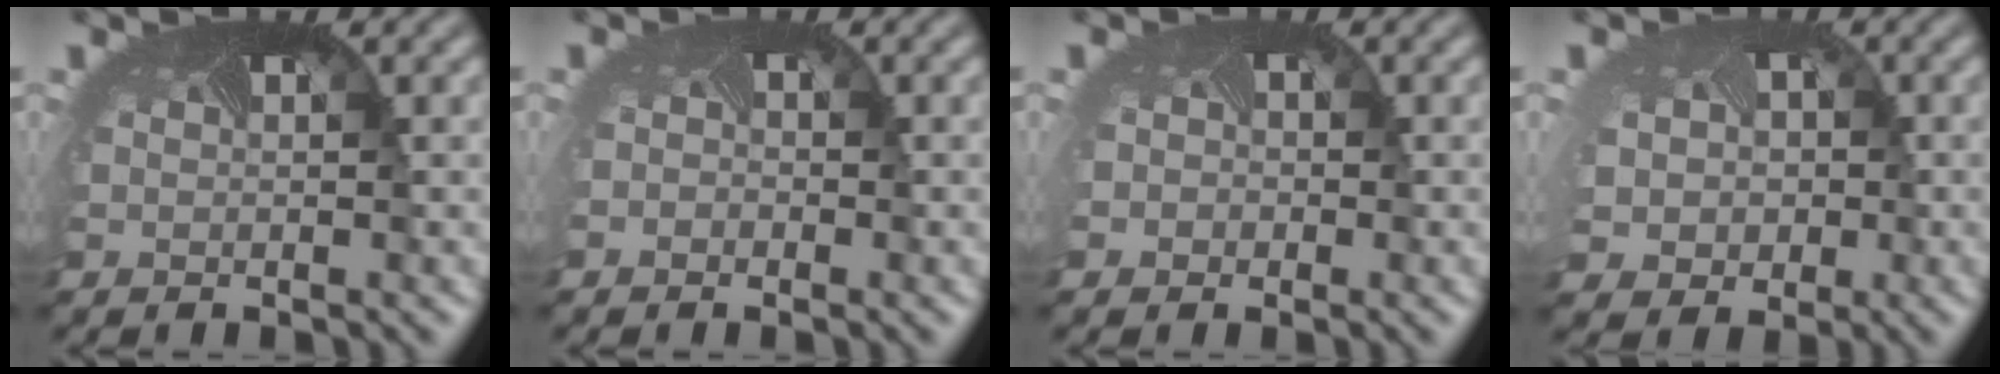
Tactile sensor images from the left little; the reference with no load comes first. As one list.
[{"total": 0.8, "force": [-0.4, 0.7, -0.1], "torque": [0.006, -0.008, -0.008]}, {"total": 1.7, "force": [-0.3, 1.6, 0.4], "torque": [0.002, -0.002, -0.012]}, {"total": 5.3, "force": [-0.4, 4.7, 2.5], "torque": [-0.047, -0.014, -0.016]}]